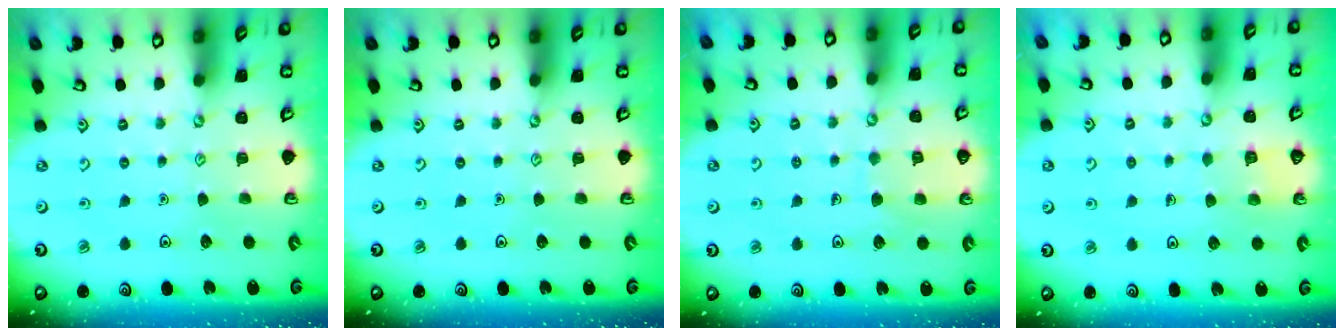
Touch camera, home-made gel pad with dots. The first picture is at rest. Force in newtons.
{"total": 0.0}
{"total": 5.9, "press": 5.9, "slide": 0.4}
{"total": 2.9, "press": 2.9, "slide": 0.2}